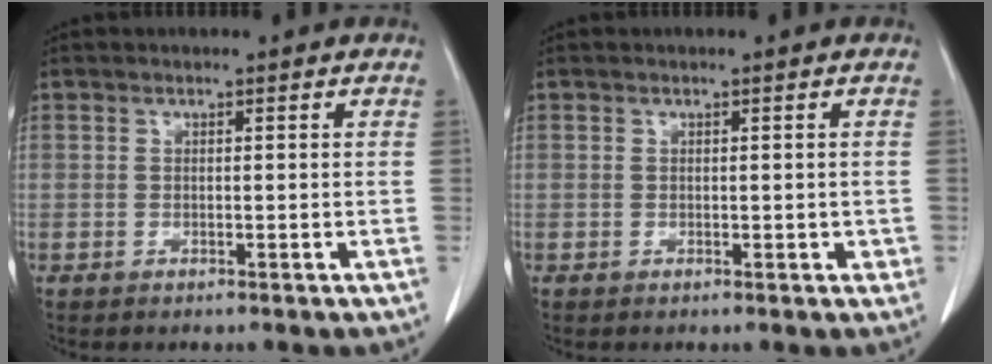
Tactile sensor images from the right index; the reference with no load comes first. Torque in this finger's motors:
{"motor_torque": [-0.06, 0.02, 0.01, 0.01]}